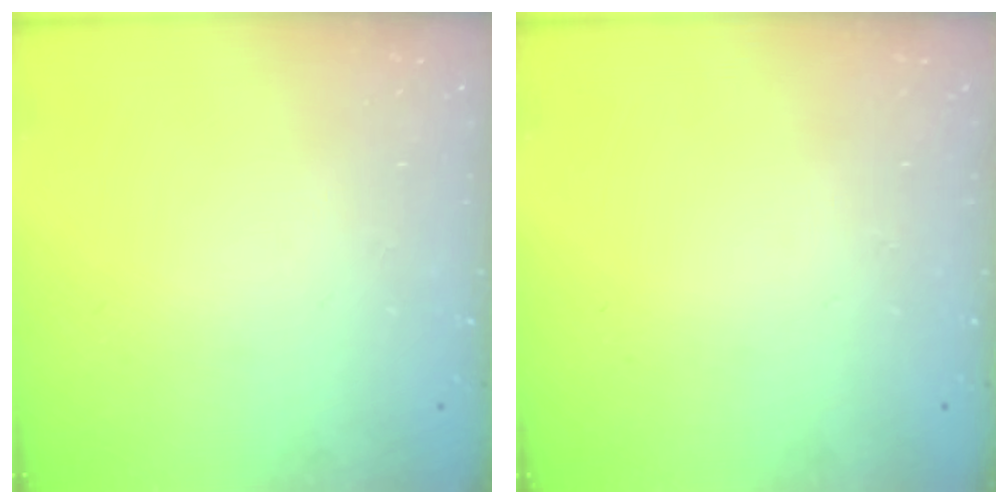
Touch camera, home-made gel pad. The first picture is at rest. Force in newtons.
{"total": 0.0}